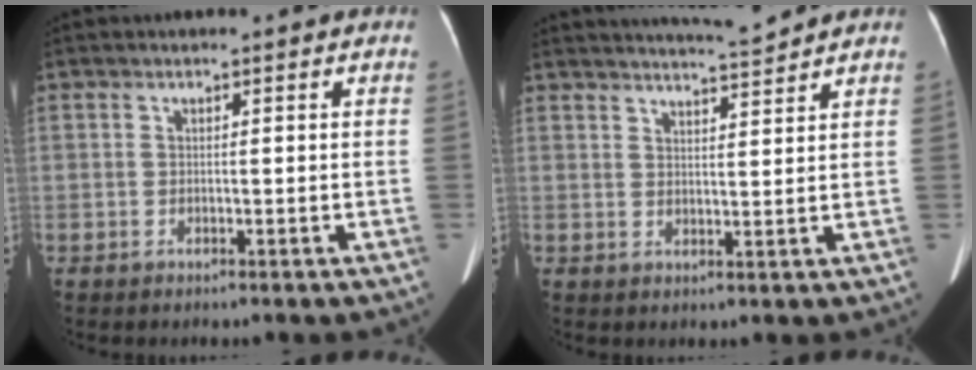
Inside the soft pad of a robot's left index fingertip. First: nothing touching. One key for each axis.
{"total": 5.0, "fx": 4.9, "fy": -0.7, "fz": 1.1, "tx": -0.022, "ty": -0.001, "tz": 0.073}